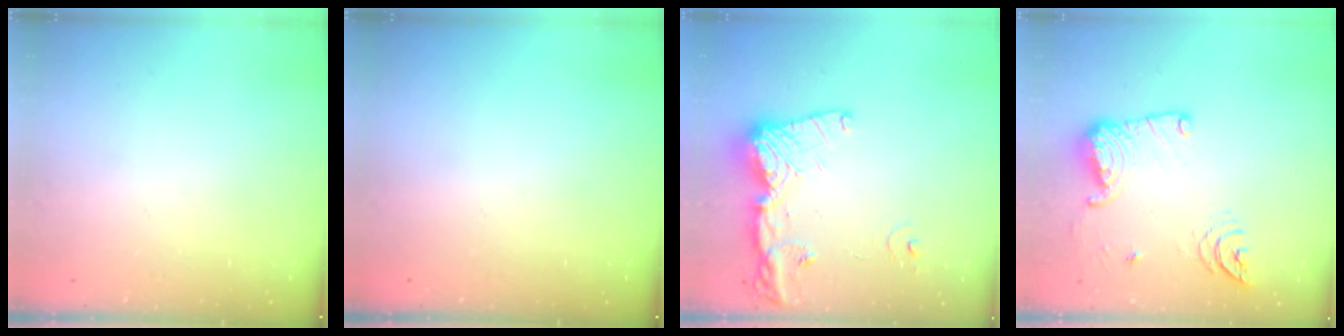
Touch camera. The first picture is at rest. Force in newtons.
{"total": 0.0}
{"total": 16.5, "press": 16.4, "slide": 2.1}
{"total": 14.3, "press": 14.2, "slide": 1.4}